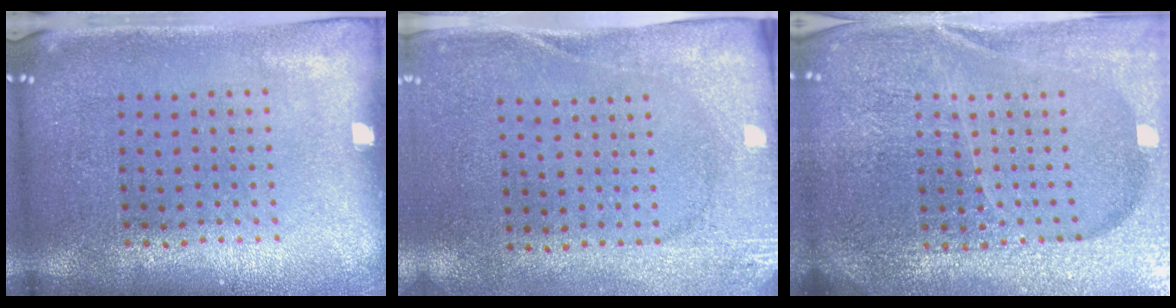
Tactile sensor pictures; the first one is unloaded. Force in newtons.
{"total": 2.7, "press": 2.1, "slide": 1.7}
{"total": 5.6, "press": 5.0, "slide": 2.5}